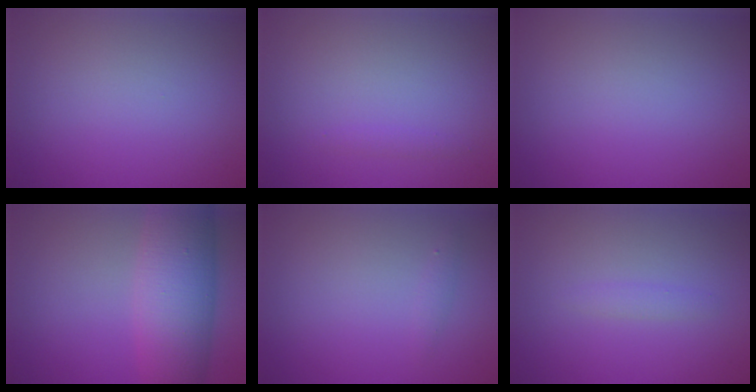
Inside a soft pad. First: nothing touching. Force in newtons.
{"total": 0.5, "press": 0.5, "slide": 0.0}
{"total": 0.0}
{"total": 8.7, "press": 8.7, "slide": 0.3}
{"total": 0.6, "press": 0.6, "slide": 0.0}
{"total": 0.9, "press": 0.9, "slide": 0.0}